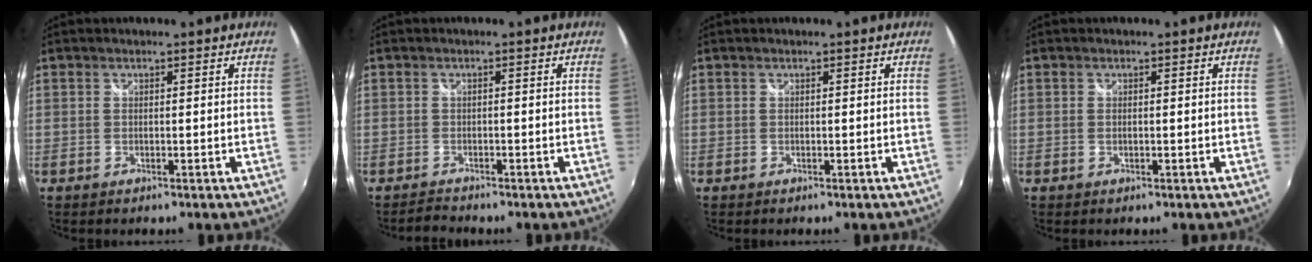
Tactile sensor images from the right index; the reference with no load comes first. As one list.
[{"total": 1.9, "force": [-1.7, 0.8, -0.2], "torque": [-0.005, 0.002, -0.034]}, {"total": 0.0}, {"total": 0.6, "force": [0.0, 0.3, 0.6], "torque": [-0.013, -0.001, -0.002]}]